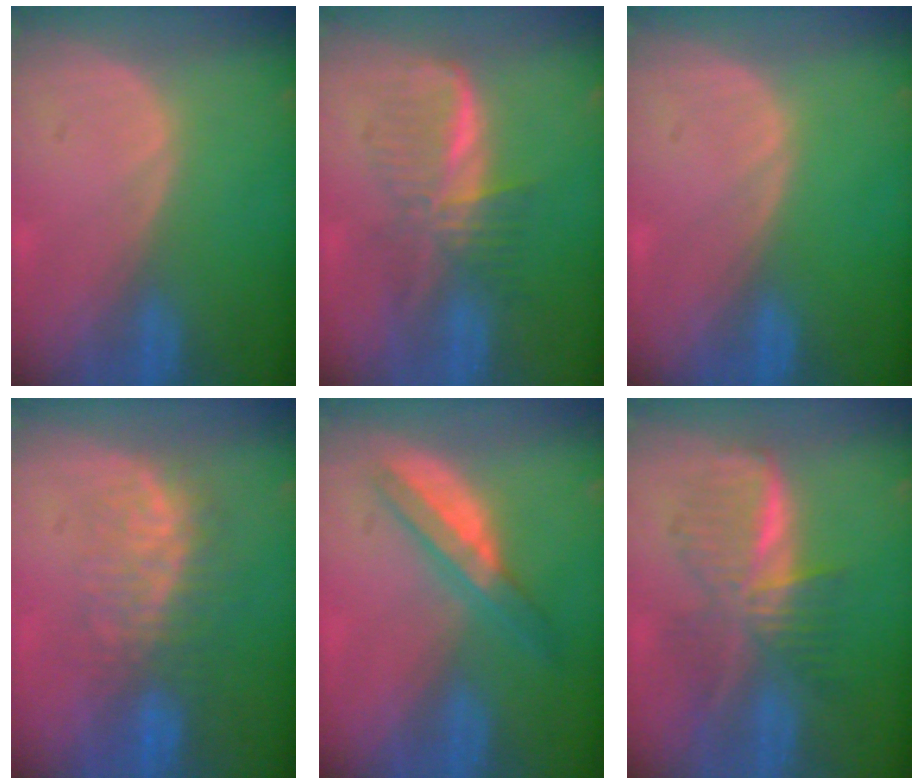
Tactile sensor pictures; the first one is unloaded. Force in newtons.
{"total": 6.2, "press": 6.1, "slide": 0.8}
{"total": 0.0}
{"total": 7.7, "press": 7.3, "slide": 2.7}
{"total": 5.1, "press": 5.0, "slide": 1.1}
{"total": 7.7, "press": 7.7, "slide": 0.3}